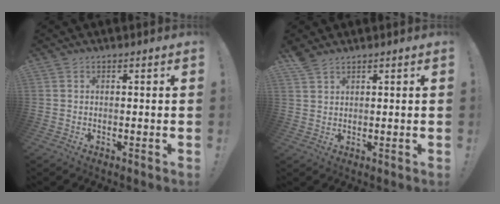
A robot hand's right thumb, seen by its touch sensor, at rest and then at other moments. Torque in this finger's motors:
{"motor_torque": [-0.85, 1.18, 0.74, 0.82, 0.20]}